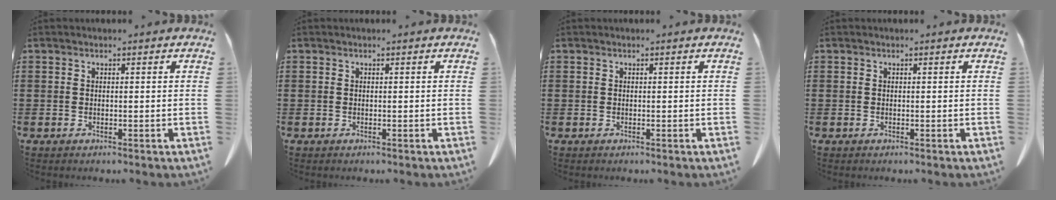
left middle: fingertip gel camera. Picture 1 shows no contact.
{"total": 0.0}
{"total": 0.0}
{"total": 0.0}